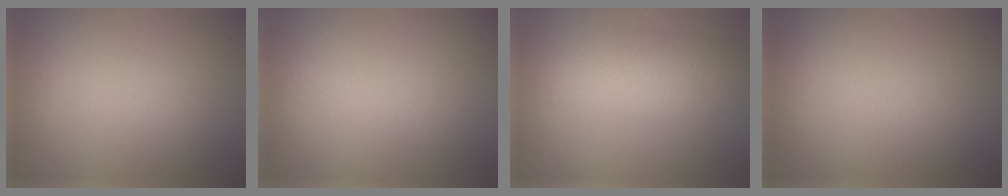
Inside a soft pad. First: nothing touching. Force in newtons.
{"total": 0.0}
{"total": 4.0, "press": 4.0, "slide": 0.3}
{"total": 0.0}